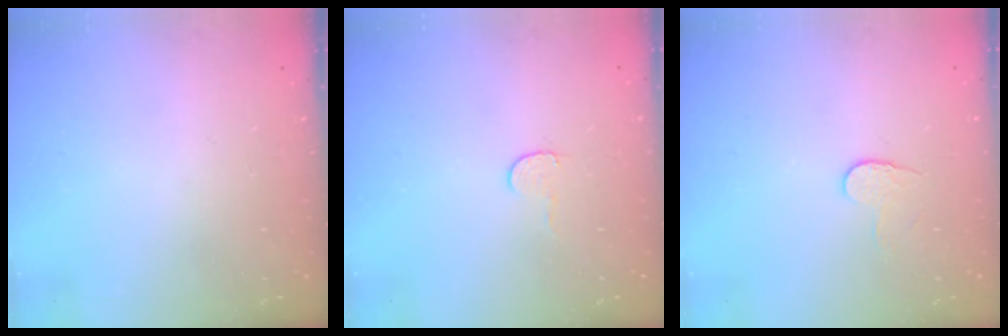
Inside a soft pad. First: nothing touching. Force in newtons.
{"total": 4.0, "press": 4.0, "slide": 0.5}
{"total": 3.7, "press": 3.7, "slide": 0.3}